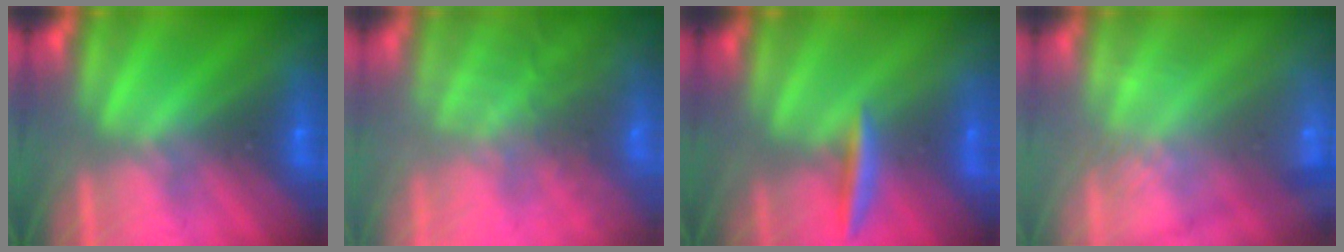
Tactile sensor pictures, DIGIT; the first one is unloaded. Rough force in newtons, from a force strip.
{"total": 7.2}
{"total": 2.9}
{"total": 3.0}